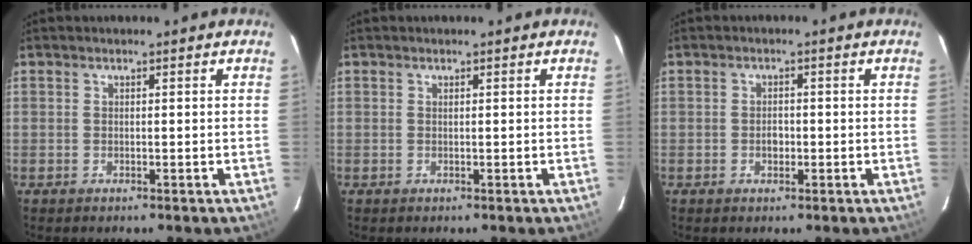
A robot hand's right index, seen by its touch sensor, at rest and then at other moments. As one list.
[{"total": 0.0}, {"total": 1.7, "force": [-0.5, 1.4, 1.0], "torque": [-0.018, 0.004, -0.008]}]